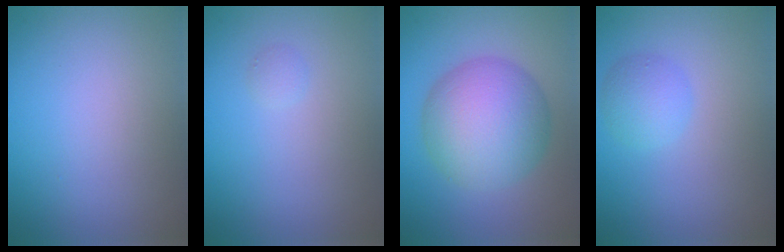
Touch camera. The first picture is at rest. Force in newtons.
{"total": 0.6, "press": 0.6, "slide": 0.1}
{"total": 9.2, "press": 9.2, "slide": 0.4}
{"total": 2.4, "press": 2.4, "slide": 0.1}